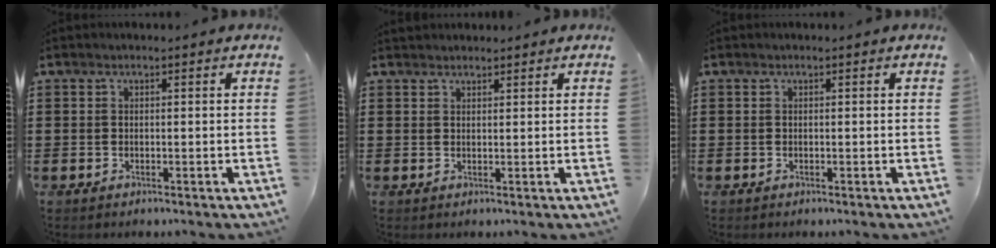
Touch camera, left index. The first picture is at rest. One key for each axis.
{"total": 1.4, "fx": 1.3, "fy": 0.4, "fz": 0.0, "tx": -0.001, "ty": 0.001, "tz": 0.026}
{"total": 0.0}